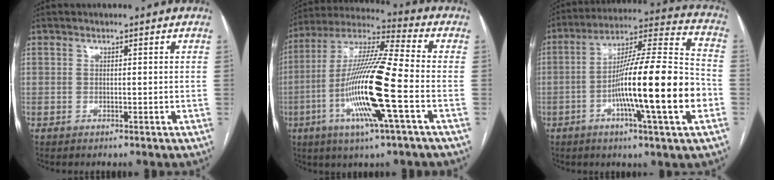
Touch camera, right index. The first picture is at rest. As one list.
[{"total": 17.8, "force": [-4.8, 0.2, 17.2], "torque": [-0.341, -0.010, -0.098]}, {"total": 20.1, "force": [-5.1, 0.5, 19.5], "torque": [-0.308, 0.002, -0.085]}]